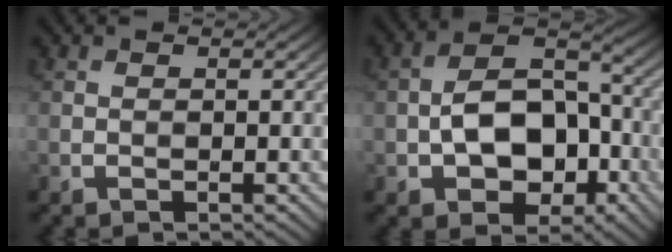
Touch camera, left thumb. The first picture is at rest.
{"total": 10.6, "force": [-2.8, 6.8, 7.6], "torque": [-0.126, 0.005, -0.052]}